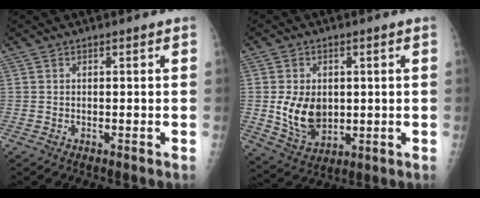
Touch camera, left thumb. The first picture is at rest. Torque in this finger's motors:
{"motor_torque": [0.02, 0.26, 0.17, -0.08, 0.07]}